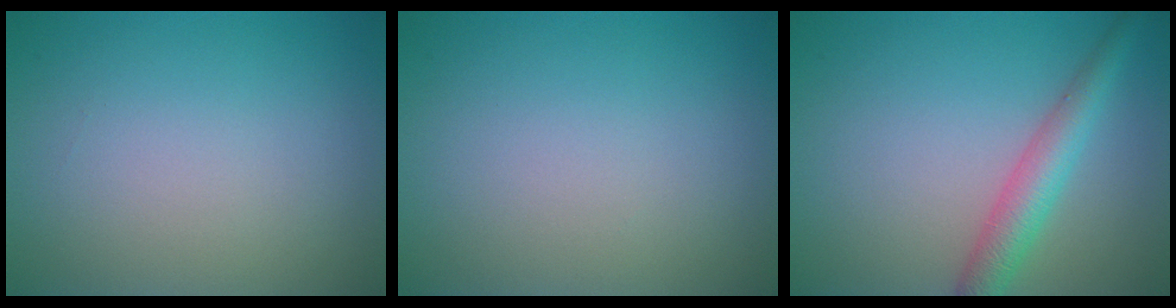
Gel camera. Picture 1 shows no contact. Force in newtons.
{"total": 0.0}
{"total": 3.6, "press": 3.6, "slide": 0.1}